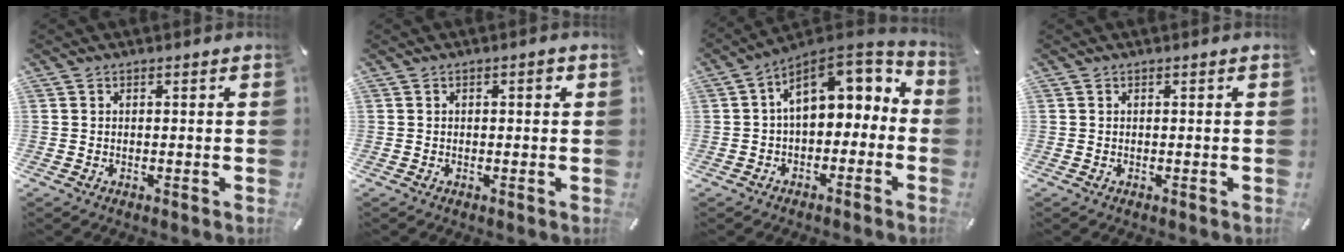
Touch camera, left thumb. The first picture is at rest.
{"total": 1.6, "force": [0.3, 0.7, 1.4], "torque": [-0.021, 0.004, 0.000]}
{"total": 12.1, "force": [4.0, 7.3, 8.7], "torque": [-0.137, -0.031, 0.073]}
{"total": 0.0}